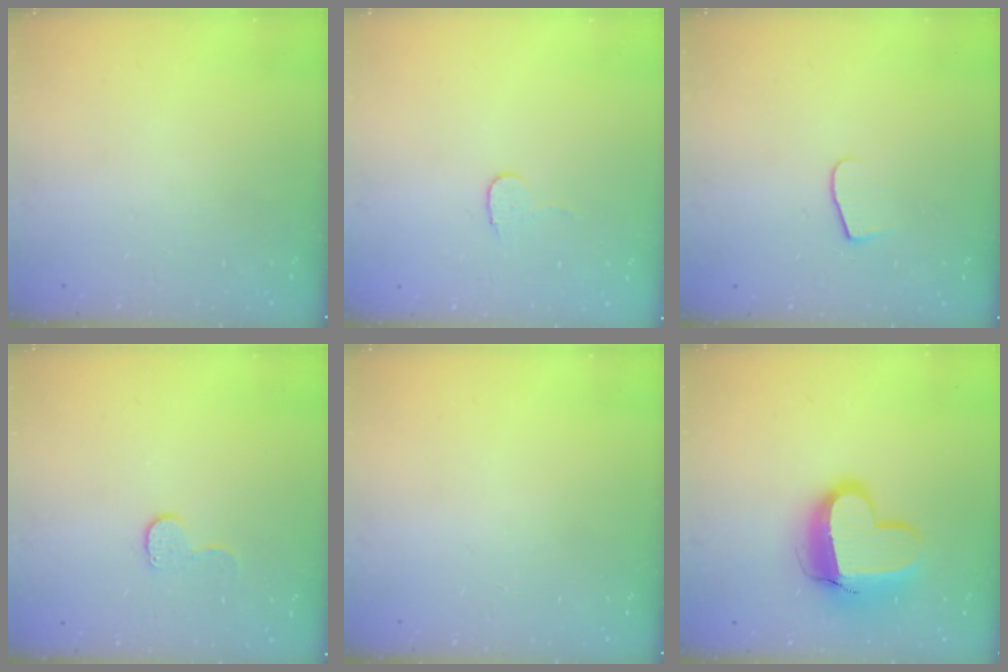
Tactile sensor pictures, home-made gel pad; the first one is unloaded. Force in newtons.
{"total": 5.0, "press": 5.0, "slide": 0.4}
{"total": 7.5, "press": 7.5, "slide": 0.6}
{"total": 7.1, "press": 7.1, "slide": 0.4}
{"total": 0.0}
{"total": 14.4, "press": 14.4, "slide": 1.1}